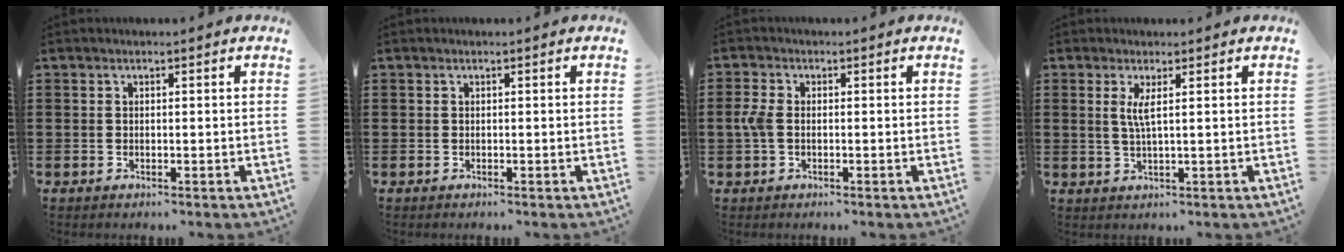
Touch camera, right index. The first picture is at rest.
{"total": 0.0}
{"total": 3.0, "force": [-0.3, 1.8, 2.3], "torque": [-0.069, -0.002, -0.013]}
{"total": 2.8, "force": [0.8, -0.1, 2.6], "torque": [-0.056, -0.005, 0.012]}